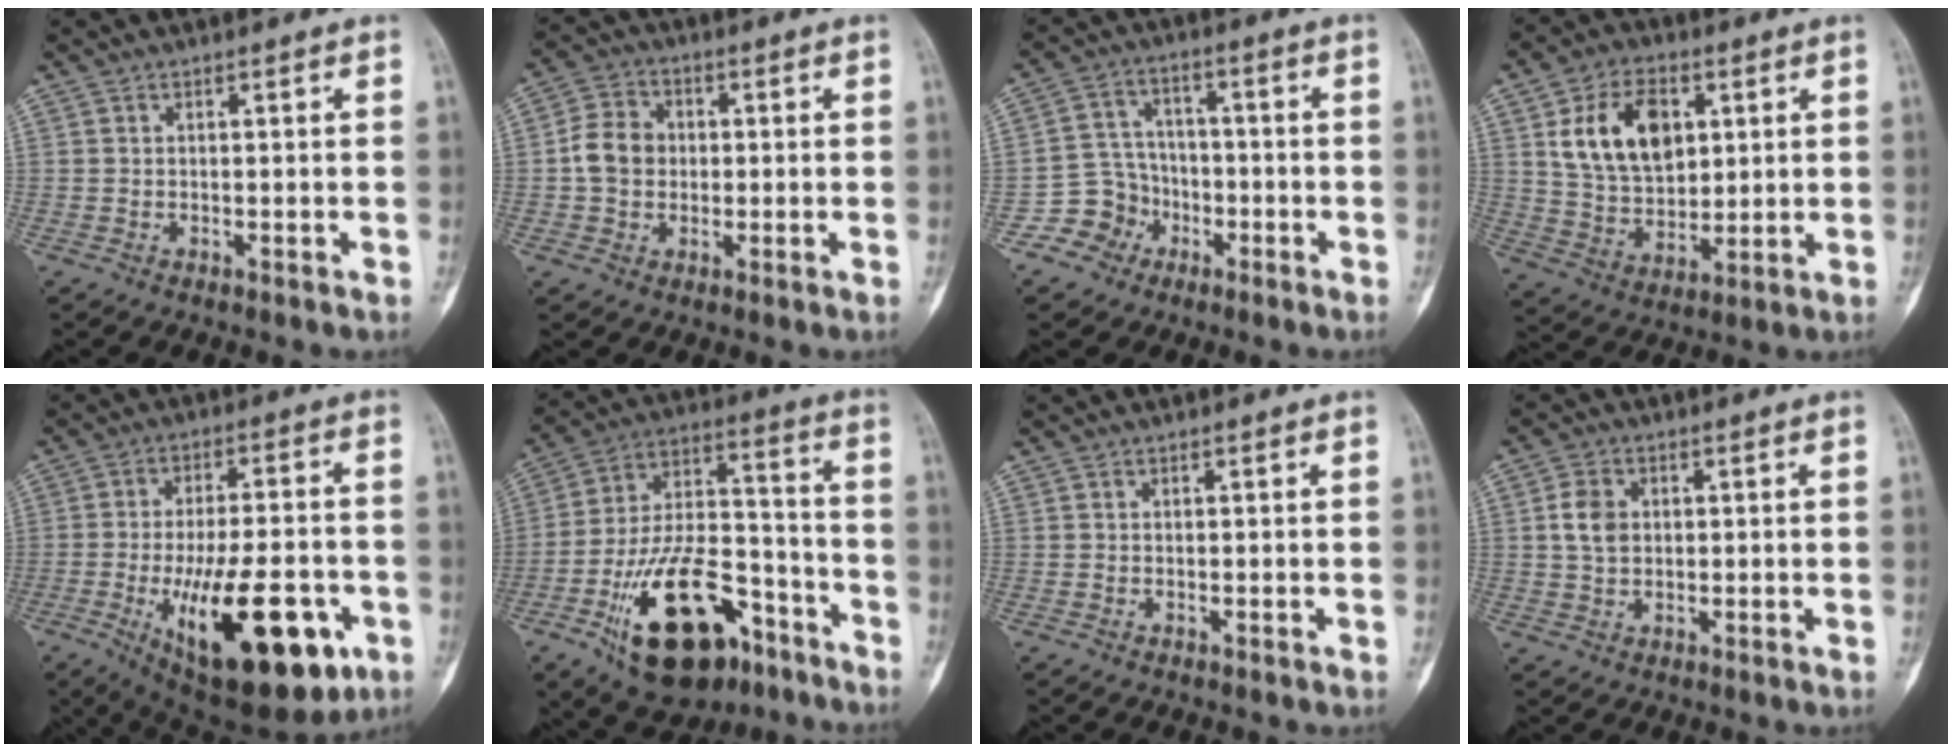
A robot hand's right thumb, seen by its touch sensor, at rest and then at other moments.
{"total": 7.2, "force": [-0.1, 6.1, 3.8], "torque": [-0.056, 0.016, -0.011]}
{"total": 7.8, "force": [-3.8, 6.8, 0.8], "torque": [0.027, 0.040, -0.070]}
{"total": 14.6, "force": [4.5, 9.7, 9.9], "torque": [-0.143, -0.013, 0.088]}
{"total": 23.3, "force": [-8.1, 9.3, 19.7], "torque": [-0.286, 0.007, -0.105]}
{"total": 23.9, "force": [-12.5, 12.0, 16.5], "torque": [-0.282, 0.079, -0.202]}
{"total": 0.0}
{"total": 4.8, "force": [0.7, 3.7, 3.0], "torque": [-0.051, 0.001, 0.011]}